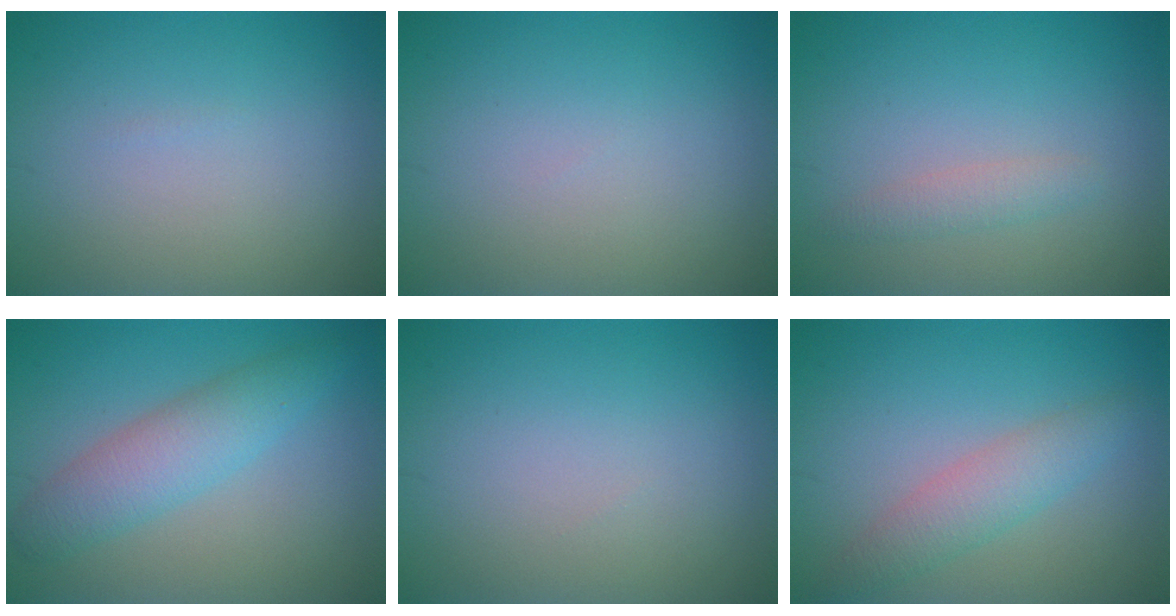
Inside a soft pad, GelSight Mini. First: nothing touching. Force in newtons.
{"total": 0.0}
{"total": 1.4, "press": 1.4, "slide": 0.1}
{"total": 4.3, "press": 4.3, "slide": 0.1}
{"total": 0.0}
{"total": 3.0, "press": 3.0, "slide": 0.1}